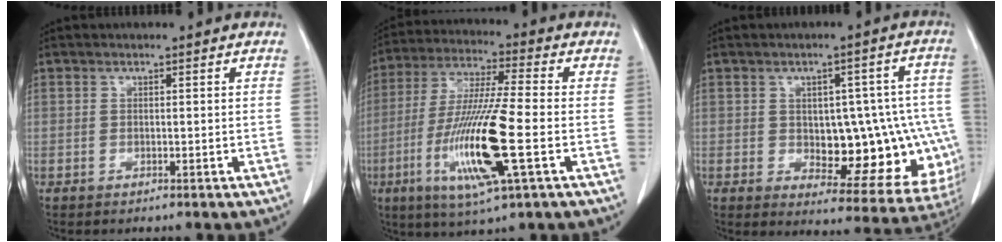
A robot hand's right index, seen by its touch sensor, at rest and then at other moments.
{"total": 15.9, "force": [-4.5, 0.6, 15.2], "torque": [-0.312, -0.021, -0.084]}
{"total": 17.0, "force": [-2.0, 7.8, 15.0], "torque": [-0.133, 0.029, 0.001]}